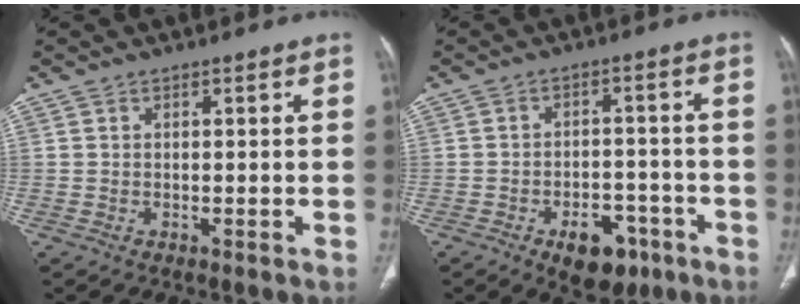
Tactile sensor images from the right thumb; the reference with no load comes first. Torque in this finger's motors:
{"motor_torque": [3.10, 0.90, 0.80, -1.04, -0.07]}